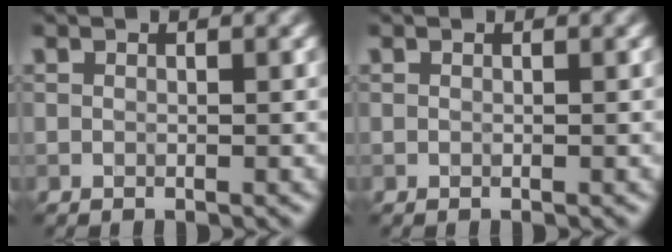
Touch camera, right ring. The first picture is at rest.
{"total": 0.0}